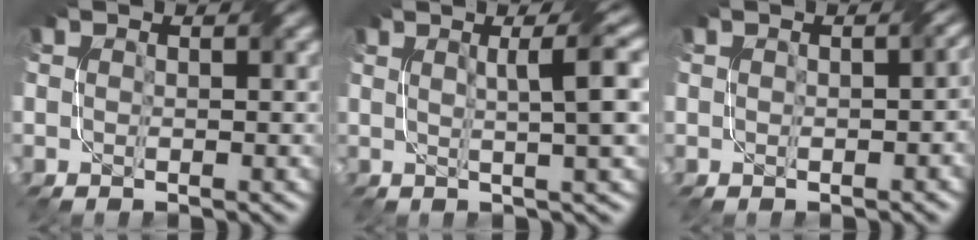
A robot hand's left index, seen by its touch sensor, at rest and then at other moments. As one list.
[{"total": 5.7, "force": [1.5, 1.0, 5.4], "torque": [-0.064, 0.017, 0.022]}, {"total": 1.8, "force": [-0.1, 0.8, 1.5], "torque": [-0.019, 0.002, -0.001]}]